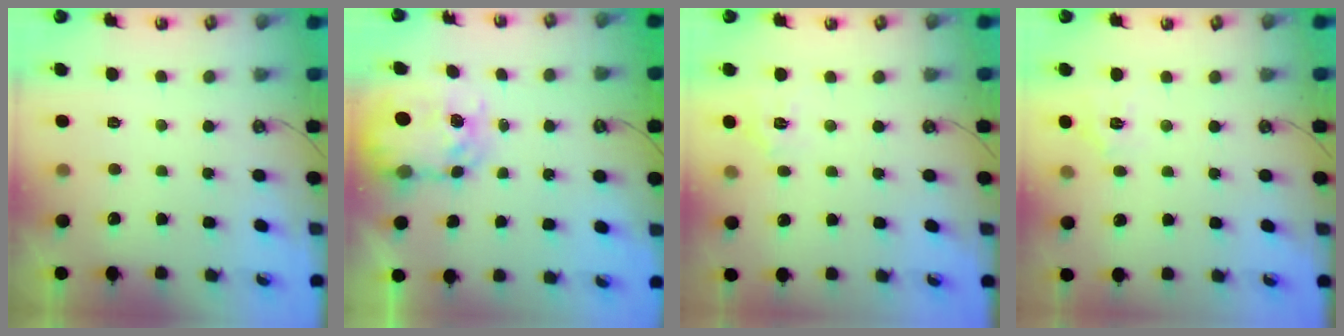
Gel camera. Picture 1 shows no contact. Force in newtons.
{"total": 7.7, "press": 7.6, "slide": 0.7}
{"total": 3.7, "press": 3.7, "slide": 0.1}
{"total": 3.7, "press": 3.7, "slide": 0.1}